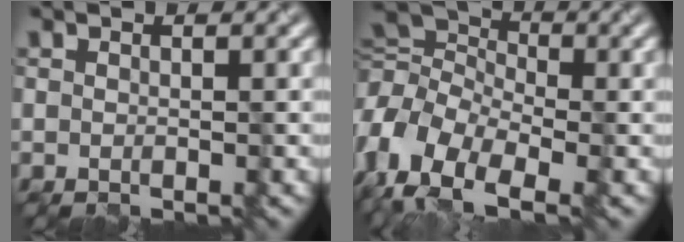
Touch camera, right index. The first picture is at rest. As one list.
[{"total": 11.6, "force": [-3.8, 7.9, 7.6], "torque": [-0.191, 0.003, -0.069]}]